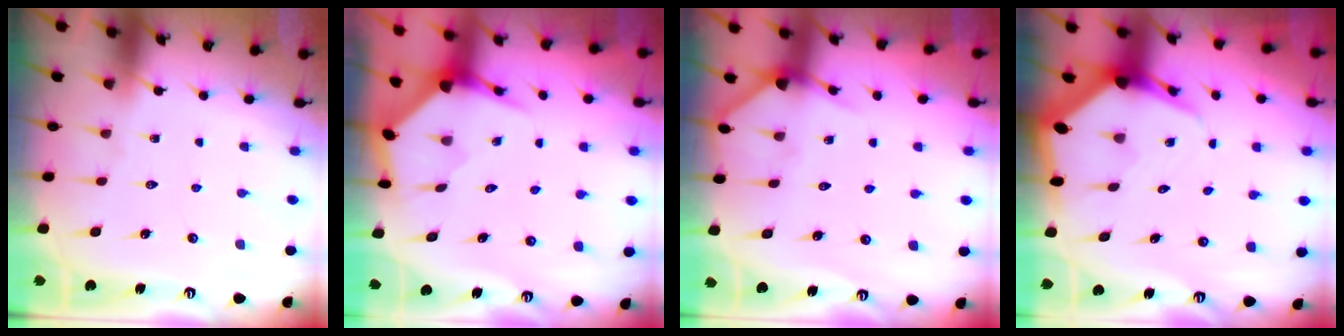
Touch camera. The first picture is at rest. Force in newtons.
{"total": 3.8, "press": 3.8, "slide": 0.5}
{"total": 5.7, "press": 5.7, "slide": 0.5}
{"total": 6.0, "press": 5.9, "slide": 0.8}